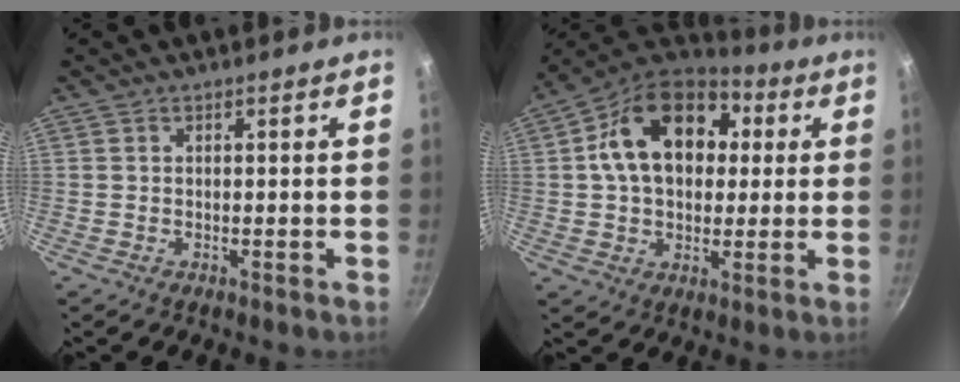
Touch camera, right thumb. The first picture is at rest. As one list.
[{"total": 19.6, "force": [4.1, 13.9, 13.3], "torque": [-0.198, 0.025, 0.051]}]